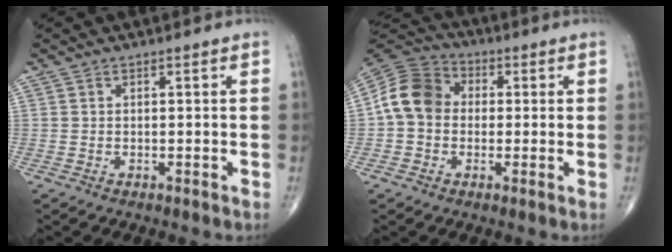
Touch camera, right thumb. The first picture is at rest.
{"total": 10.7, "force": [0.2, 8.9, 6.0], "torque": [-0.098, 0.030, -0.013]}